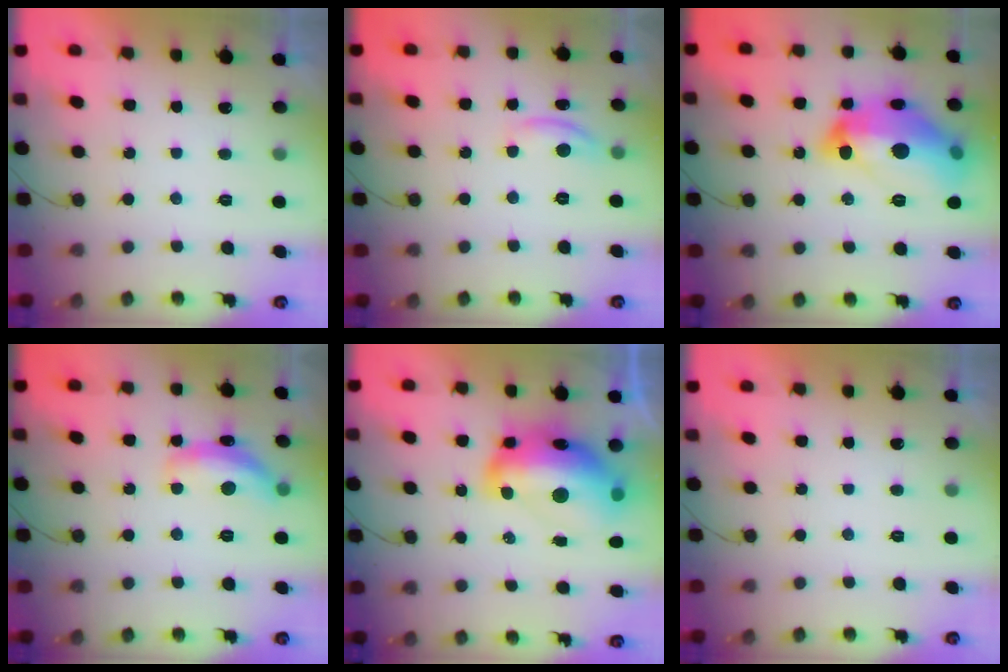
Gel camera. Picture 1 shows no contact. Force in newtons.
{"total": 5.6, "press": 5.6, "slide": 0.5}
{"total": 22.6, "press": 22.5, "slide": 1.8}
{"total": 14.6, "press": 14.6, "slide": 0.7}
{"total": 21.7, "press": 21.7, "slide": 1.5}
{"total": 0.0}